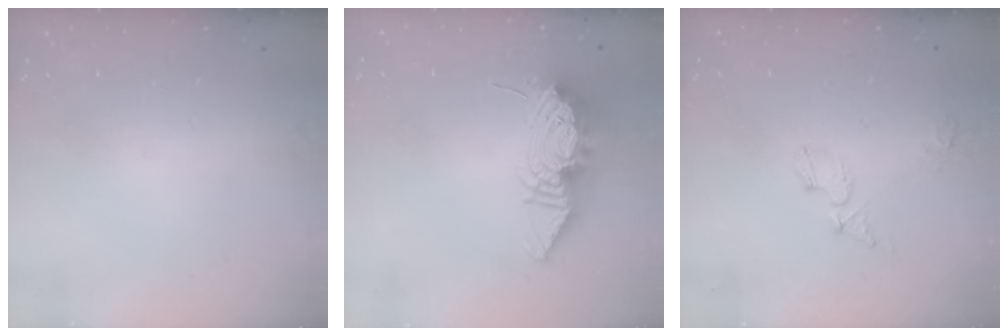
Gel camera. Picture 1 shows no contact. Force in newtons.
{"total": 12.6, "press": 12.6, "slide": 1.1}
{"total": 4.7, "press": 4.7, "slide": 0.5}